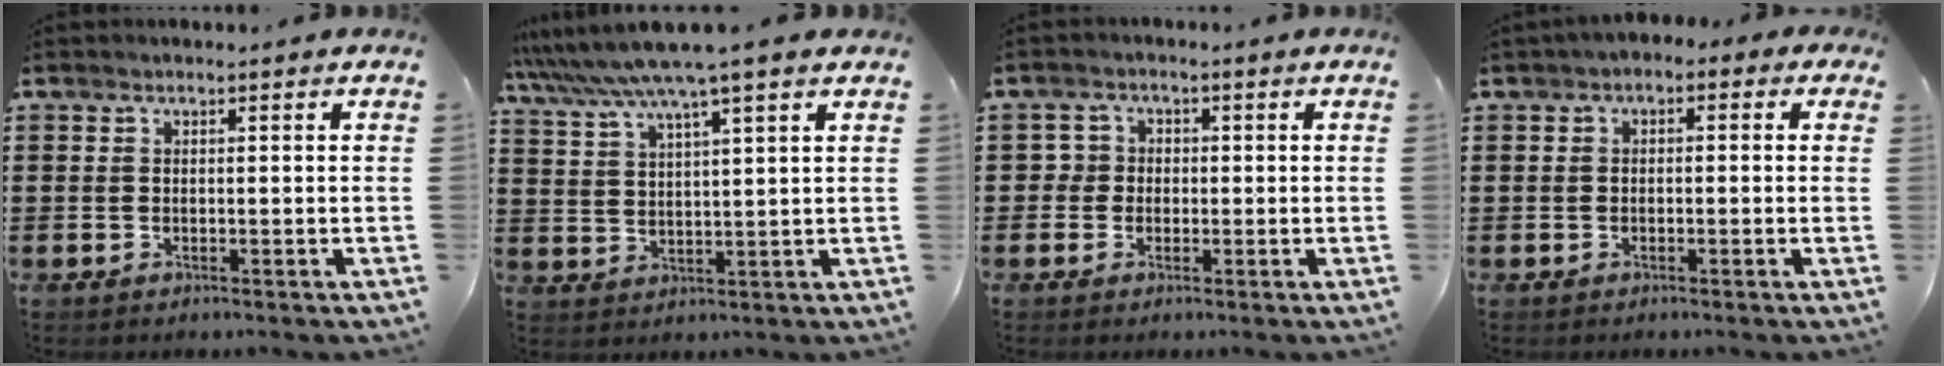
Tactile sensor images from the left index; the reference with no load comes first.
{"total": 6.8, "force": [5.6, -0.5, 3.8], "torque": [-0.092, -0.028, 0.095]}
{"total": 2.6, "force": [-0.4, 2.5, 0.6], "torque": [-0.025, 0.007, -0.011]}
{"total": 1.6, "force": [-1.0, 0.9, 0.9], "torque": [-0.026, 0.004, -0.026]}